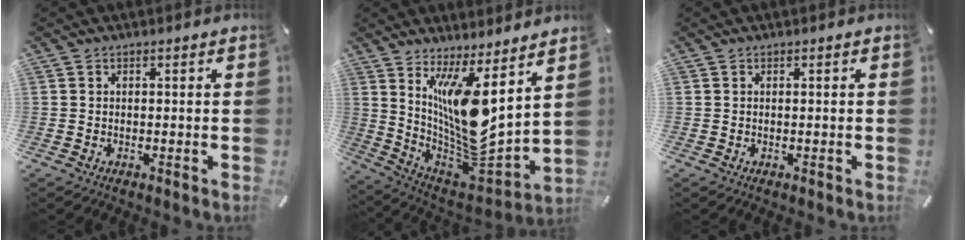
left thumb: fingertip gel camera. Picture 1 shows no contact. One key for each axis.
{"total": 14.6, "fx": 6.5, "fy": 4.4, "fz": 12.3, "tx": -0.254, "ty": -0.097, "tz": 0.109}
{"total": 0.0}